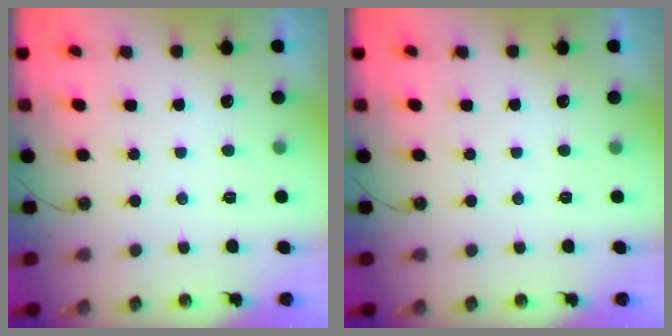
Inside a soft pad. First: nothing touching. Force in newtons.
{"total": 0.0}